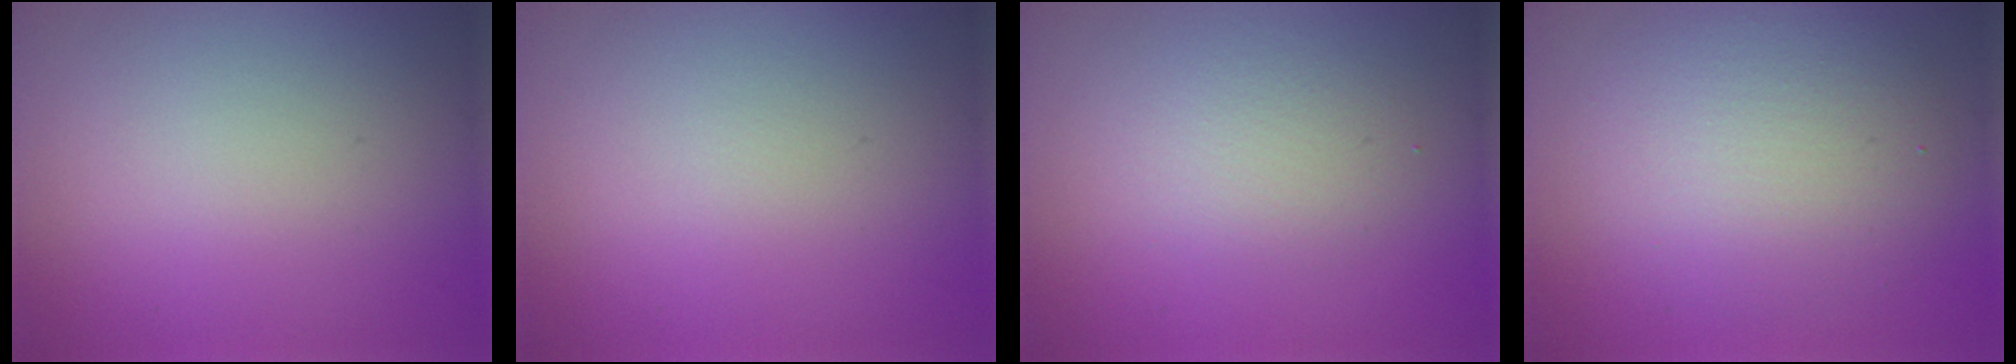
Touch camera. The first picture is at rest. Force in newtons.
{"total": 0.0}
{"total": 2.2, "press": 2.2, "slide": 0.1}
{"total": 5.2, "press": 5.2, "slide": 0.4}